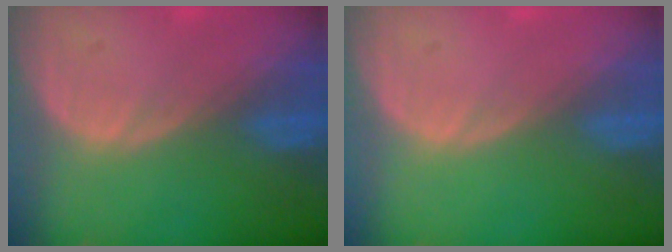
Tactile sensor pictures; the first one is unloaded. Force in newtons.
{"total": 0.0}